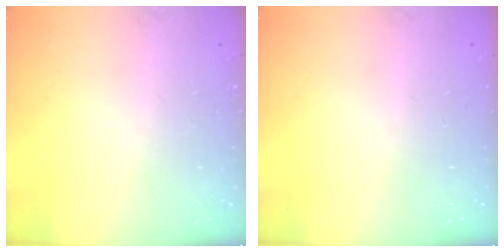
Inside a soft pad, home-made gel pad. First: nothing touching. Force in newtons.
{"total": 0.0}